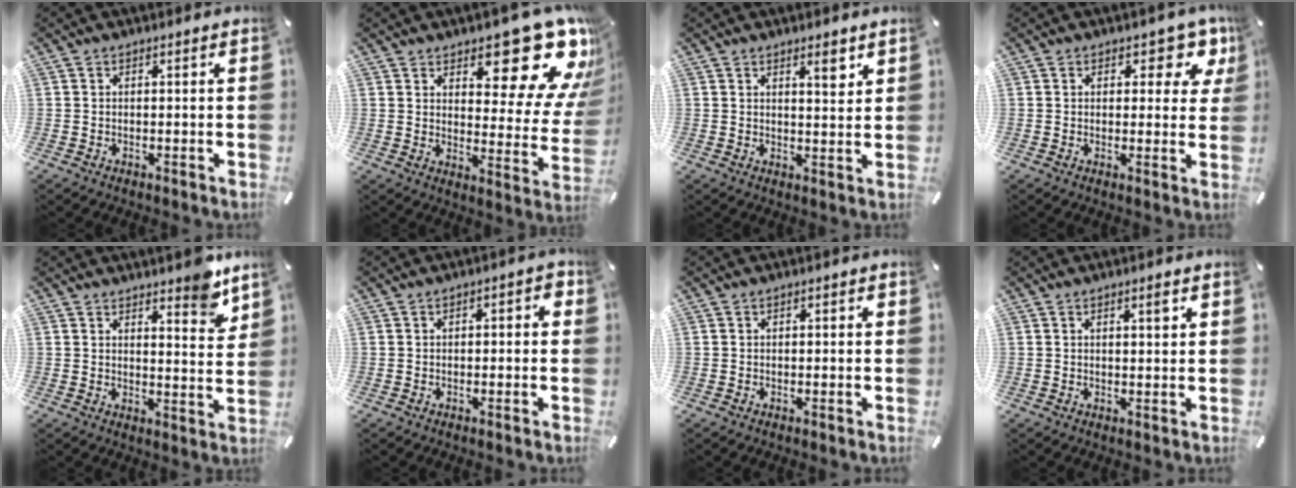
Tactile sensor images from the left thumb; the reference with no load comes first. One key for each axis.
{"total": 19.5, "fx": 12.8, "fy": 8.9, "fz": 11.7, "tx": -0.120, "ty": -0.113, "tz": 0.211}
{"total": 4.8, "fx": 3.0, "fy": 1.6, "fz": 3.3, "tx": -0.031, "ty": -0.021, "tz": 0.043}
{"total": 7.0, "fx": 3.8, "fy": 4.0, "fz": 4.3, "tx": -0.038, "ty": -0.021, "tz": 0.058}
{"total": 6.9, "fx": 5.6, "fy": 2.4, "fz": 3.2, "tx": -0.023, "ty": -0.044, "tz": 0.092}
{"total": 2.2, "fx": -0.6, "fy": 1.2, "fz": 1.8, "tx": -0.023, "ty": 0.007, "tz": -0.015}
{"total": 0.6, "fx": -0.1, "fy": 0.4, "fz": 0.5, "tx": -0.007, "ty": 0.002, "tz": -0.002}
{"total": 2.2, "fx": 1.1, "fy": 0.5, "fz": 1.8, "tx": -0.030, "ty": -0.001, "tz": 0.015}